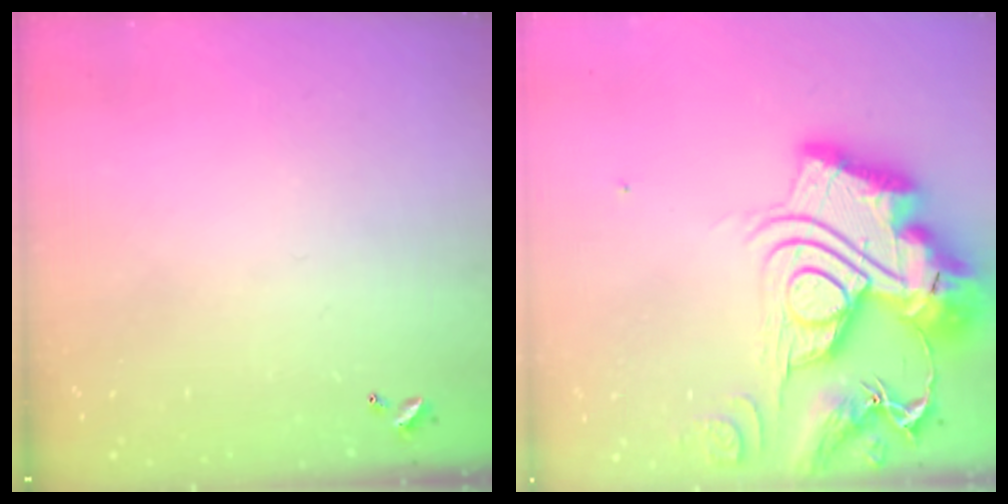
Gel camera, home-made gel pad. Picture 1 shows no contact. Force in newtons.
{"total": 0.6, "press": 0.6, "slide": 0.0}